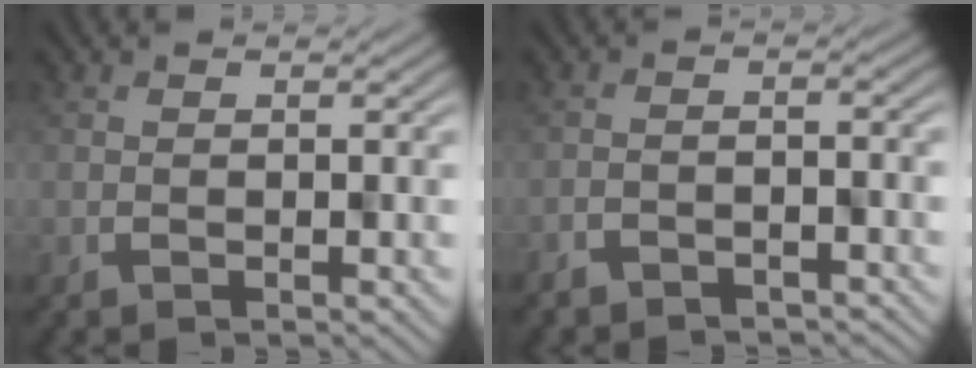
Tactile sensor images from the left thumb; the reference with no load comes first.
{"total": 2.9, "force": [-2.8, 0.7, 0.4], "torque": [-0.014, -0.008, -0.041]}